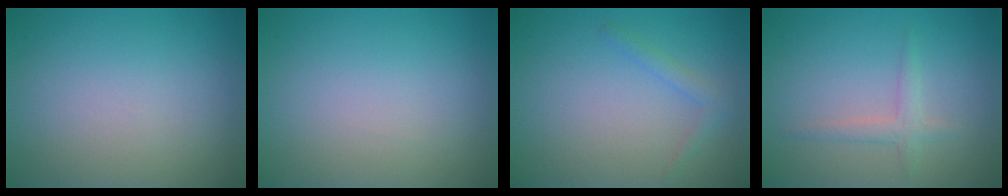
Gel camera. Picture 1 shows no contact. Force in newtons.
{"total": 0.0}
{"total": 1.3, "press": 1.3, "slide": 0.1}
{"total": 1.5, "press": 1.5, "slide": 0.1}